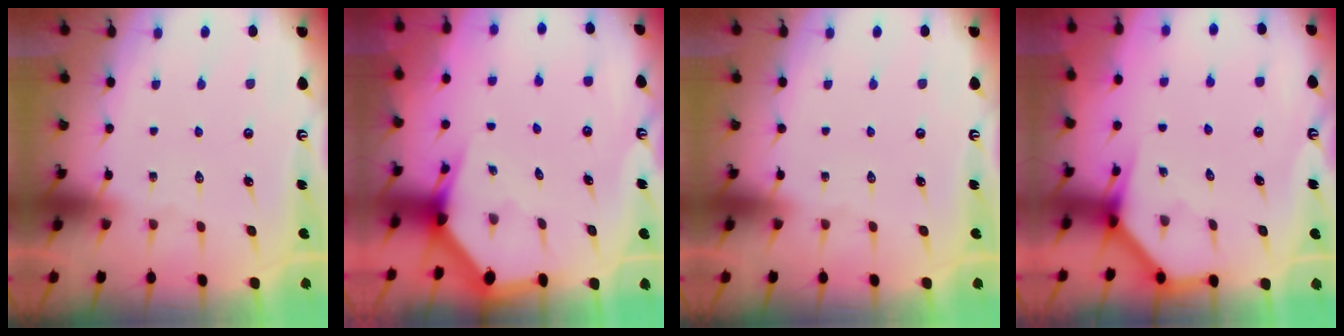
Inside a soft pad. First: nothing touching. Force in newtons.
{"total": 2.9, "press": 2.9, "slide": 0.2}
{"total": 0.0}
{"total": 3.7, "press": 3.7, "slide": 0.2}